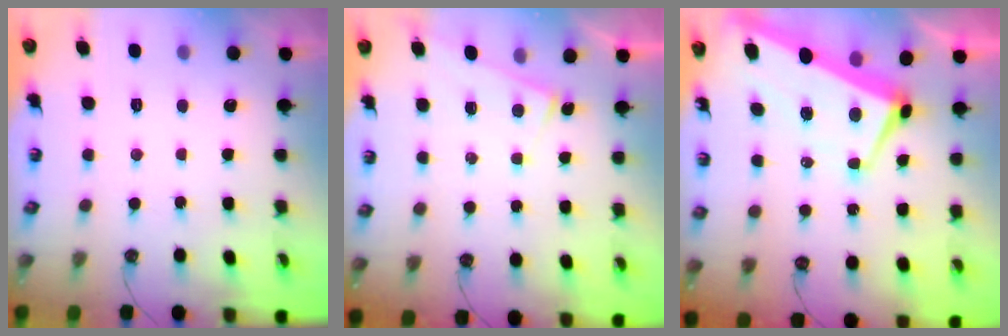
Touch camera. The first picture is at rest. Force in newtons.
{"total": 2.9, "press": 2.9, "slide": 0.3}
{"total": 1.7, "press": 1.1, "slide": 1.3}